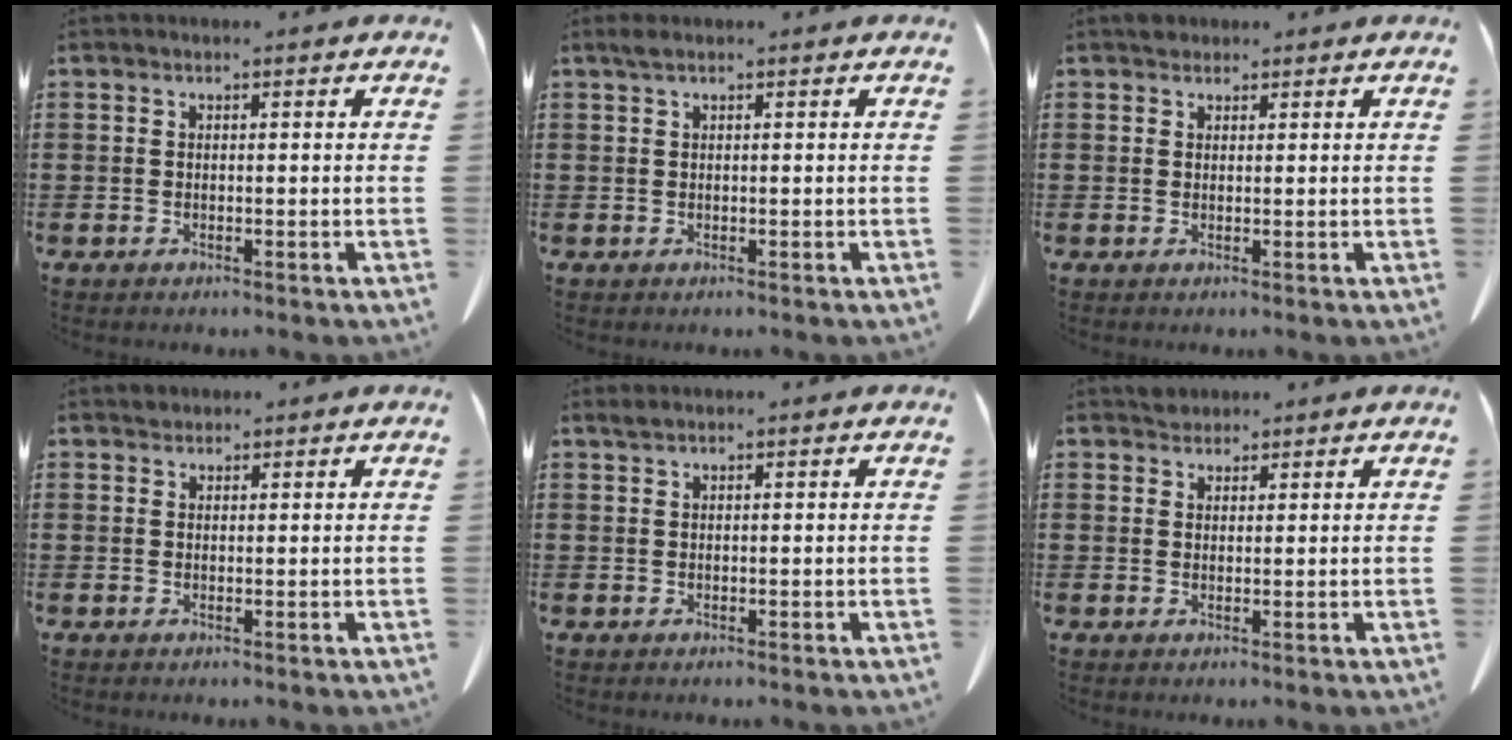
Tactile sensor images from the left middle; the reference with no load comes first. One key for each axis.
{"total": 0.8, "fx": 0.4, "fy": 0.1, "fz": 0.7, "tx": -0.015, "ty": 0.002, "tz": 0.008}
{"total": 1.4, "fx": 1.2, "fy": 0.8, "fz": 0.1, "tx": -0.007, "ty": 0.004, "tz": 0.023}
{"total": 0.9, "fx": 0.8, "fy": 0.4, "fz": 0.0, "tx": 0.005, "ty": -0.001, "tz": 0.013}
{"total": 0.6, "fx": 0.5, "fy": 0.0, "fz": 0.4, "tx": -0.009, "ty": 0.000, "tz": 0.009}
{"total": 1.8, "fx": 1.7, "fy": 0.7, "fz": 0.0, "tx": 0.003, "ty": -0.001, "tz": 0.032}